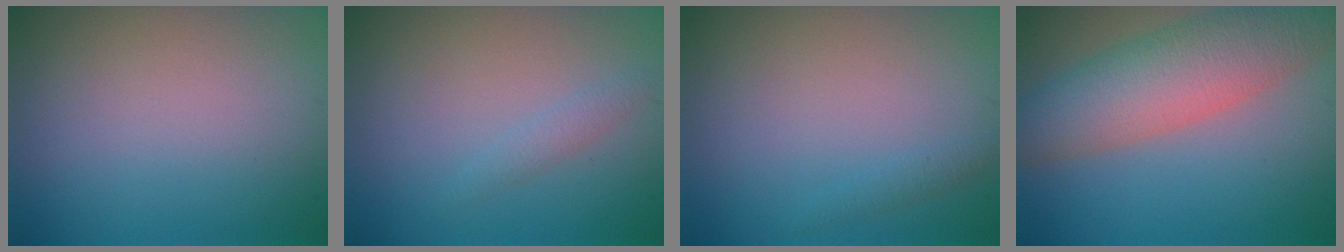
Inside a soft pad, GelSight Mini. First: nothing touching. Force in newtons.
{"total": 1.1, "press": 1.1, "slide": 0.1}
{"total": 0.8, "press": 0.8, "slide": 0.2}
{"total": 8.2, "press": 8.2, "slide": 0.5}